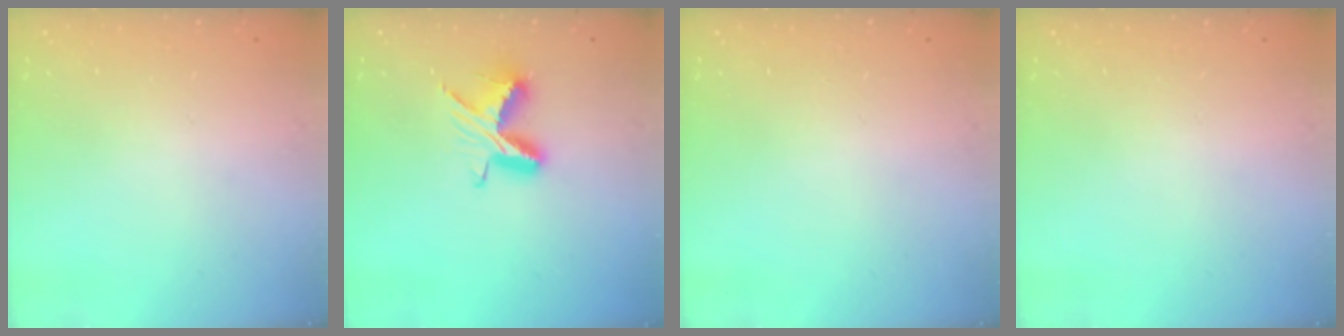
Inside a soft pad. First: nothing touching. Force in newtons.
{"total": 9.5, "press": 9.4, "slide": 0.5}
{"total": 0.0}
{"total": 0.0}